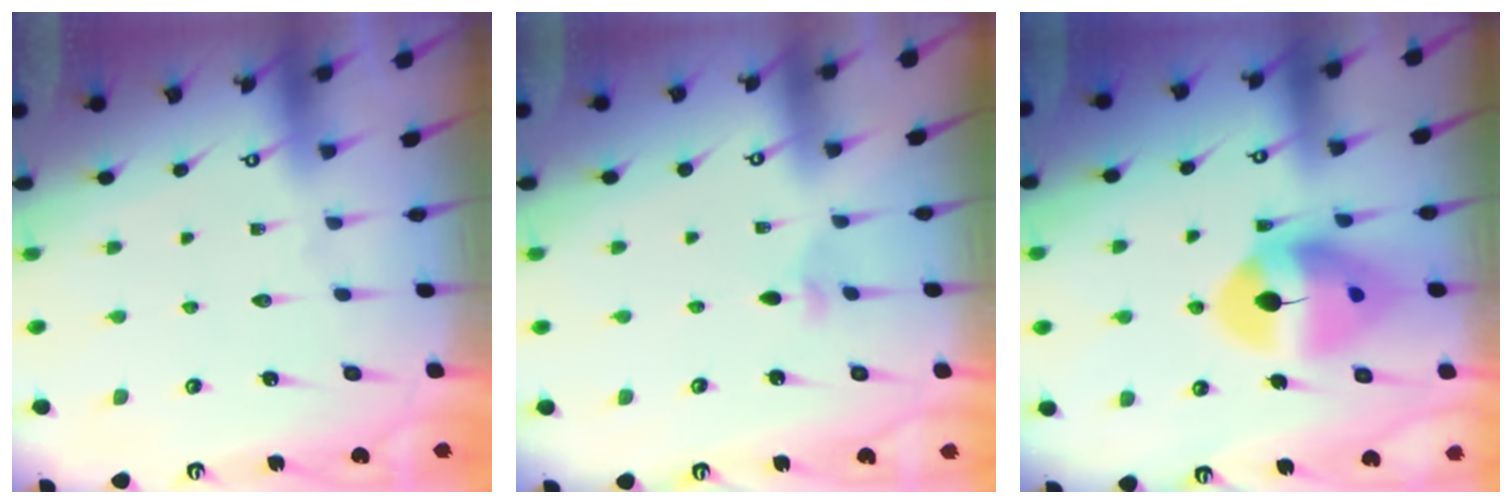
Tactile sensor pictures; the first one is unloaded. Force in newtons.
{"total": 2.6, "press": 2.5, "slide": 0.7}
{"total": 13.3, "press": 13.2, "slide": 1.7}